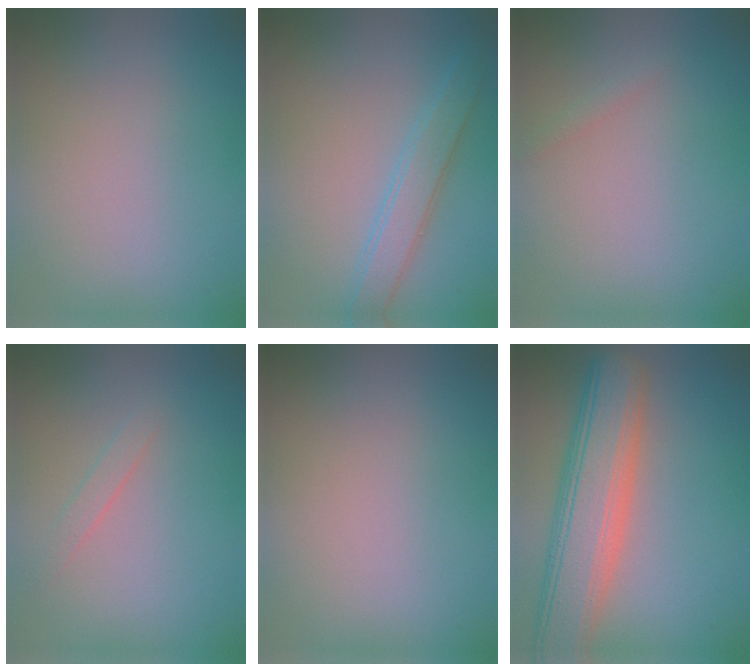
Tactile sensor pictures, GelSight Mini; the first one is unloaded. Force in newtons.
{"total": 2.8, "press": 2.8, "slide": 0.1}
{"total": 0.5, "press": 0.5, "slide": 0.0}
{"total": 0.9, "press": 0.9, "slide": 0.1}
{"total": 0.0}
{"total": 8.8, "press": 8.7, "slide": 0.9}